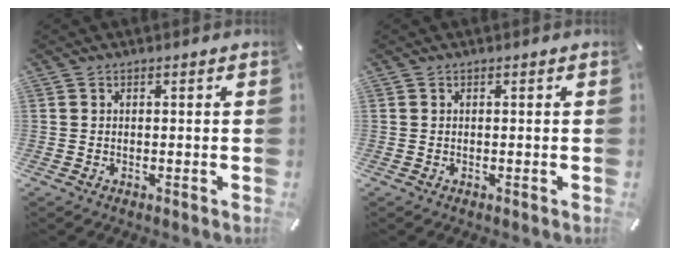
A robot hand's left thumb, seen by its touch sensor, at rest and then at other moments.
{"total": 0.0}